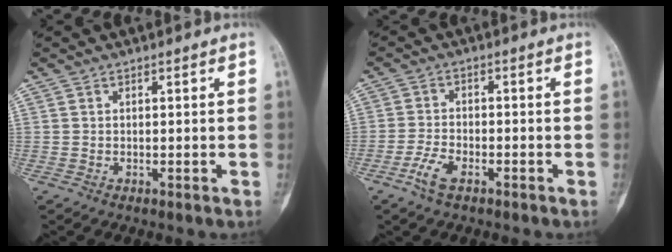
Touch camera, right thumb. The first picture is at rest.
{"total": 4.4, "force": [-2.7, 1.8, 3.0], "torque": [-0.067, 0.012, -0.053]}